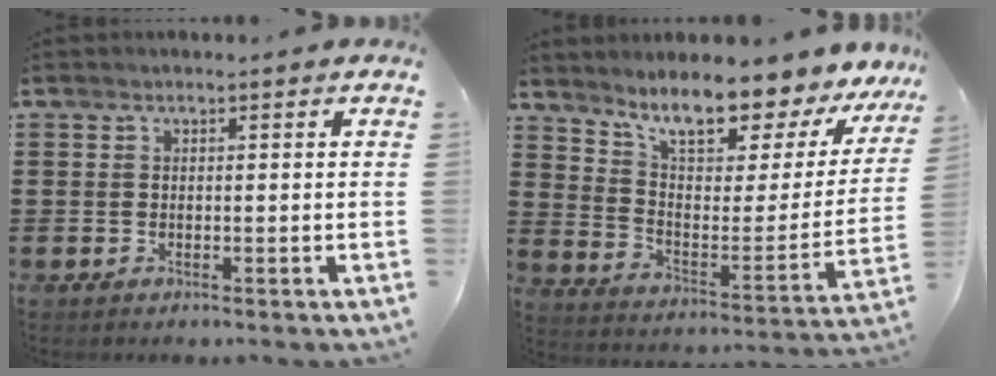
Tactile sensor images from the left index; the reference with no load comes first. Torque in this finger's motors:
{"motor_torque": [1.66, -0.48, 0.97, 0.21]}